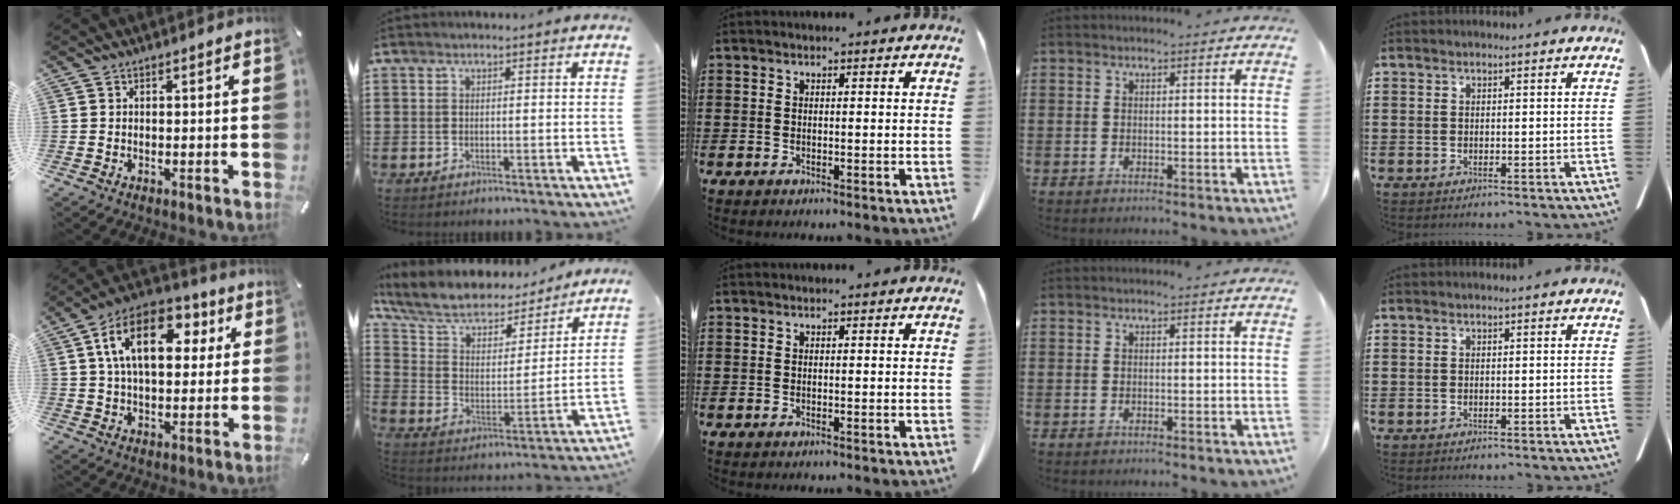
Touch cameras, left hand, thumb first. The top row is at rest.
{"thumb": {"total": 16.5, "force": [5.0, 10.0, 12.1], "torque": [-0.214, 0.004, 0.084]}, "index": {"total": 7.1, "force": [6.0, 2.6, 2.7], "torque": [-0.084, -0.040, 0.102]}}